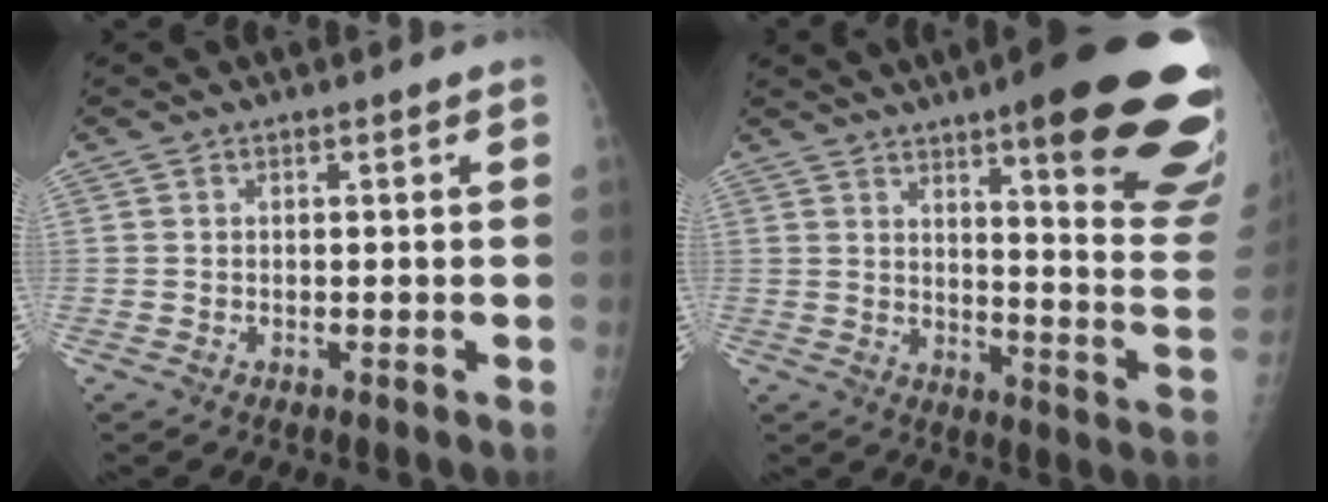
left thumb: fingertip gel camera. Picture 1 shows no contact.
{"total": 26.1, "force": [15.8, 4.5, 20.3], "torque": [-0.204, -0.068, 0.207]}